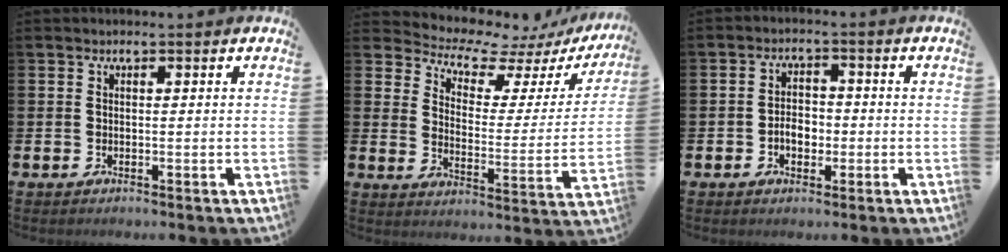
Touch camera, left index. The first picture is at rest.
{"total": 6.9, "force": [6.3, 2.3, 1.6], "torque": [-0.056, -0.053, 0.104]}
{"total": 3.2, "force": [-0.9, 2.2, 2.1], "torque": [-0.032, 0.000, -0.022]}